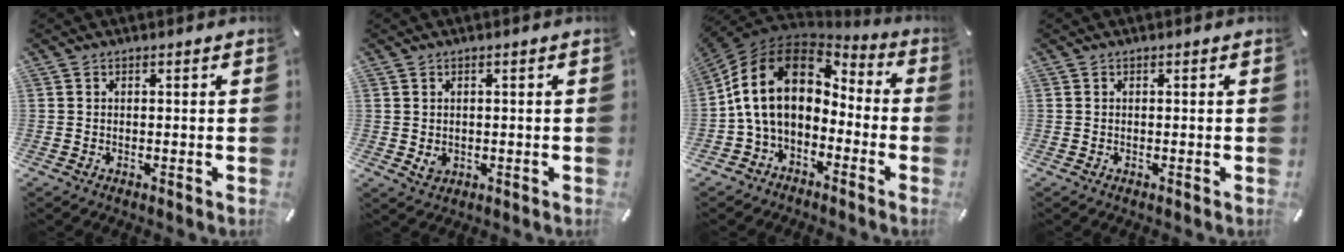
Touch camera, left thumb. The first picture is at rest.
{"total": 2.1, "force": [-0.2, 1.9, 1.0], "torque": [-0.009, -0.001, -0.004]}
{"total": 16.7, "force": [0.7, 11.9, 11.7], "torque": [-0.259, 0.016, 0.011]}
{"total": 0.0}